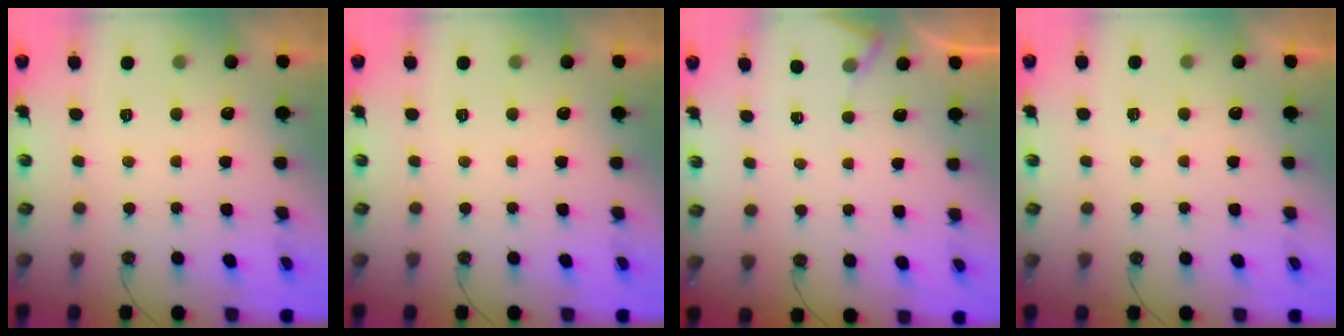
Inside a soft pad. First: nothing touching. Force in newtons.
{"total": 0.0}
{"total": 3.4, "press": 3.4, "slide": 0.5}
{"total": 3.4, "press": 3.3, "slide": 0.5}